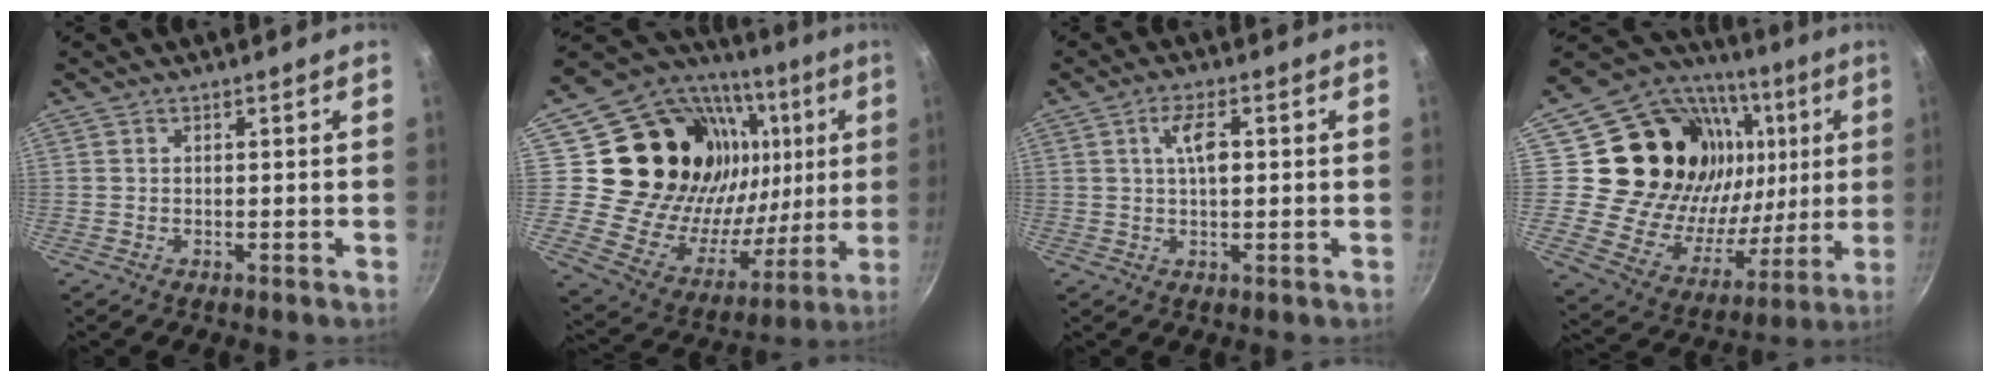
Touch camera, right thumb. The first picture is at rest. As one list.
[{"total": 31.5, "force": [8.7, 22.7, 20.0], "torque": [-0.280, -0.010, 0.159]}, {"total": 5.0, "force": [0.9, 1.9, 4.6], "torque": [-0.079, 0.007, 0.015]}, {"total": 29.5, "force": [7.9, 22.0, 18.1], "torque": [-0.258, -0.007, 0.144]}]